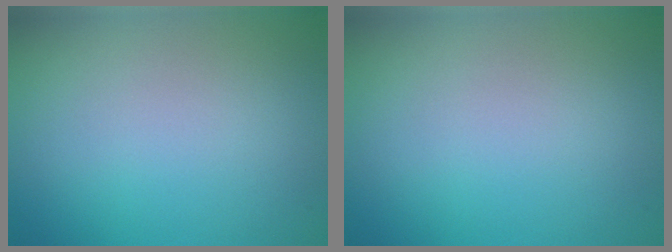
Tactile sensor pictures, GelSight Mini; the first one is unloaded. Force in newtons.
{"total": 0.0}